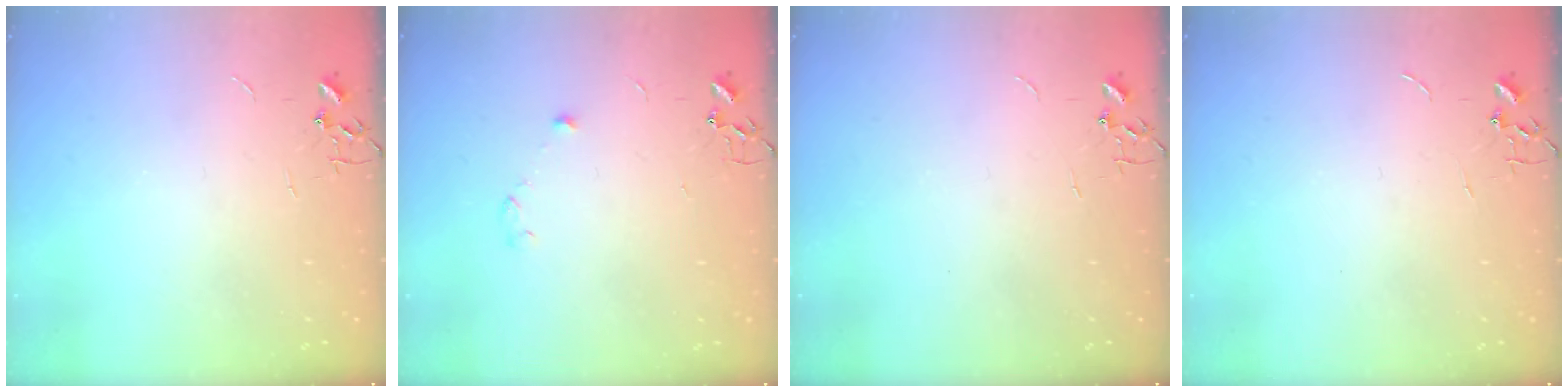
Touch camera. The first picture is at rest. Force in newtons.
{"total": 4.0, "press": 3.7, "slide": 1.6}
{"total": 0.0}
{"total": 0.0}